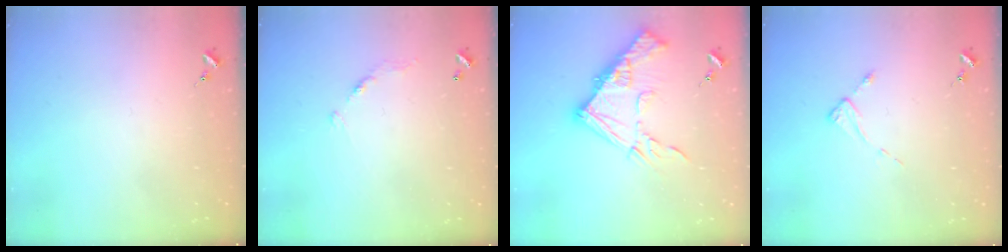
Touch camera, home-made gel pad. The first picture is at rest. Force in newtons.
{"total": 6.0, "press": 6.0, "slide": 0.4}
{"total": 16.7, "press": 16.6, "slide": 1.8}
{"total": 2.6, "press": 2.6, "slide": 0.4}